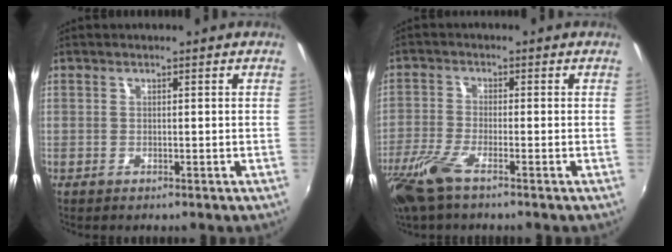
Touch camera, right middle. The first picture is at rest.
{"total": 7.6, "force": [-5.2, 1.3, 5.4], "torque": [-0.135, -0.022, -0.106]}